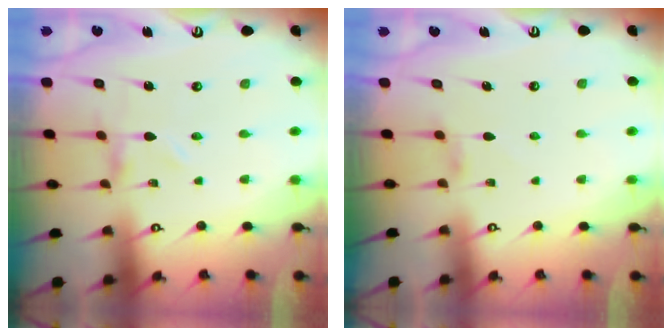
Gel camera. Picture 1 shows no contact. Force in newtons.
{"total": 3.1, "press": 3.1, "slide": 0.4}